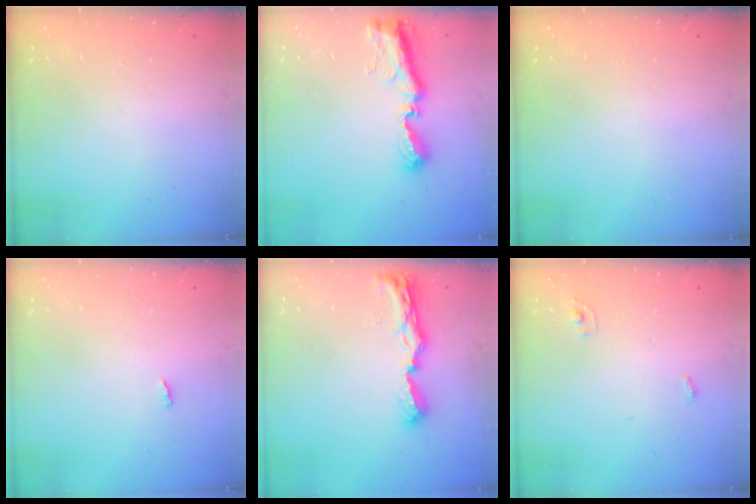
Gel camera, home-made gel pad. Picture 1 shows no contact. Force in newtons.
{"total": 9.9, "press": 9.9, "slide": 0.7}
{"total": 0.0}
{"total": 1.9, "press": 1.9, "slide": 0.2}
{"total": 8.7, "press": 8.7, "slide": 0.3}
{"total": 2.4, "press": 2.4, "slide": 0.2}